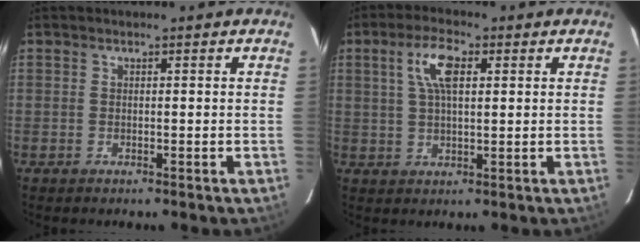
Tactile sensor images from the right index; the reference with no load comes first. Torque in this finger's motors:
{"motor_torque": [0.53, -0.02, 0.37, 0.09]}